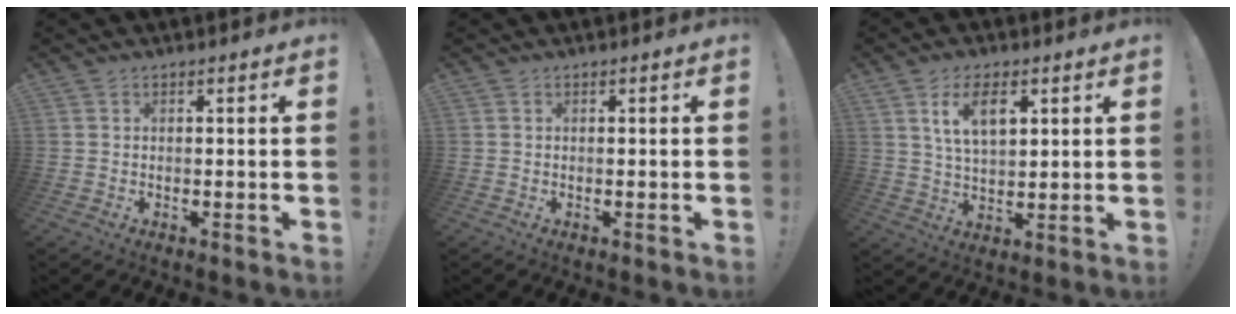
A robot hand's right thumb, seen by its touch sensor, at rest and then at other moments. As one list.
[{"total": 0.0}, {"total": 9.2, "force": [4.2, 4.6, 6.8], "torque": [-0.107, -0.007, 0.074]}]